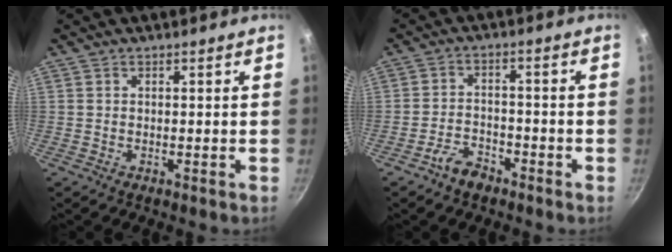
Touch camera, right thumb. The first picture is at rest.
{"total": 4.8, "force": [-3.6, 2.4, 2.0], "torque": [-0.031, 0.035, -0.065]}